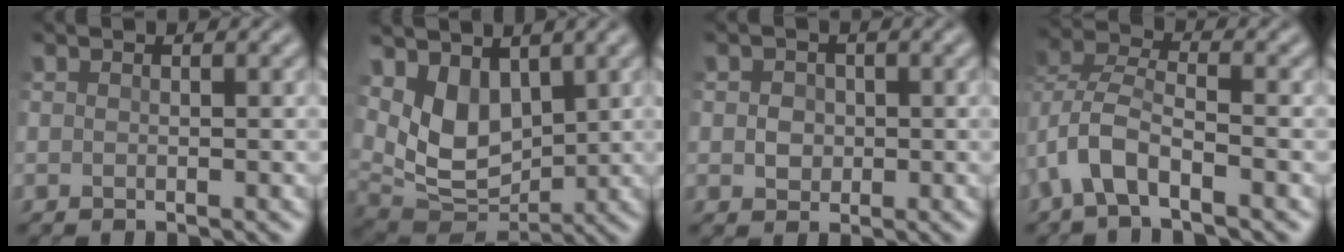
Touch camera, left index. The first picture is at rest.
{"total": 6.1, "force": [2.4, 3.9, 4.0], "torque": [-0.084, -0.013, 0.046]}
{"total": 2.0, "force": [0.3, 1.8, 0.8], "torque": [-0.006, 0.007, -0.001]}
{"total": 4.9, "force": [-2.3, 2.3, 3.7], "torque": [-0.078, 0.008, -0.055]}